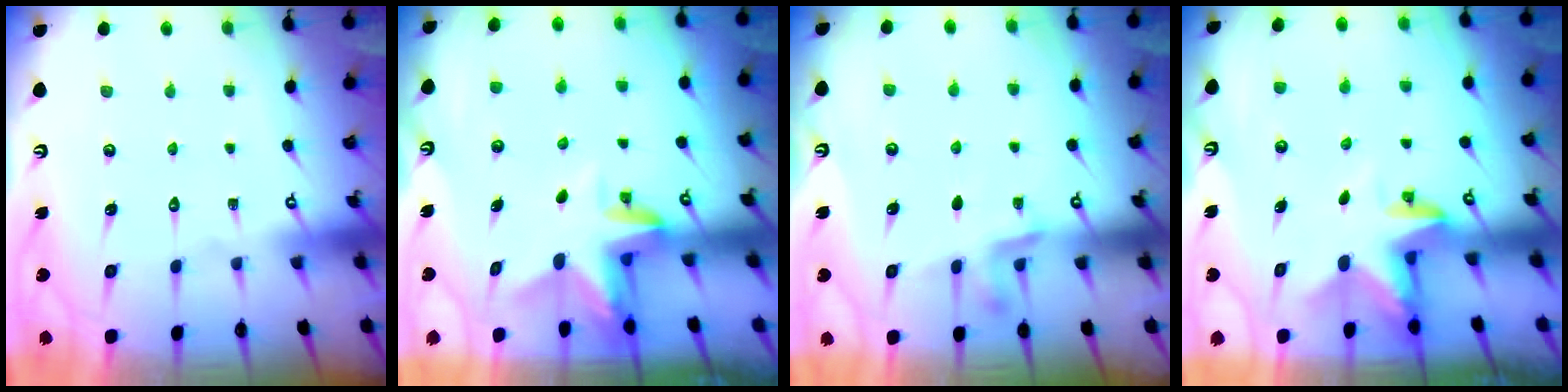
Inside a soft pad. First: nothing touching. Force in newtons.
{"total": 3.5, "press": 3.5, "slide": 0.3}
{"total": 4.2, "press": 4.1, "slide": 0.9}
{"total": 2.8, "press": 2.8, "slide": 0.2}